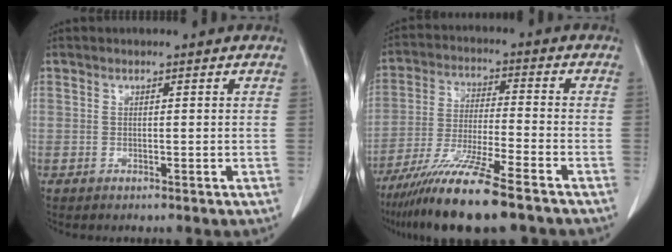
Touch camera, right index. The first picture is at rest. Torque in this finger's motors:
{"motor_torque": [1.22, -0.92, 0.82, 0.21]}